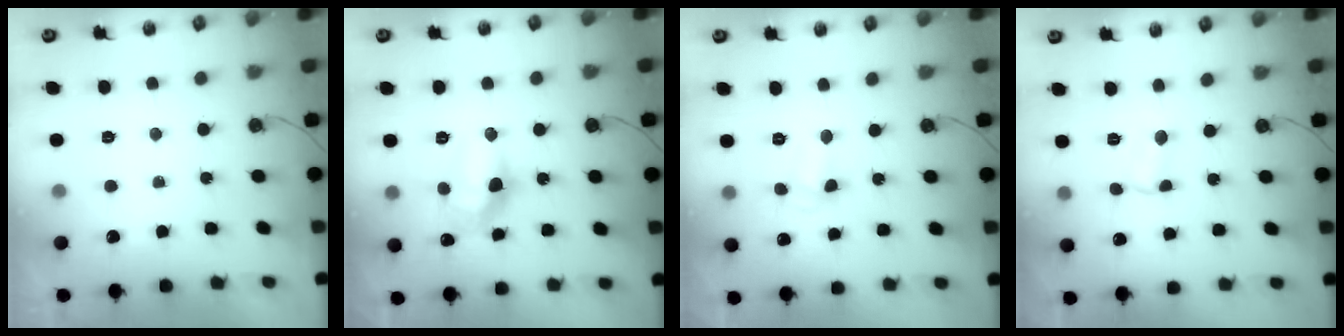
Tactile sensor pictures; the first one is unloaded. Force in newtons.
{"total": 12.0, "press": 11.9, "slide": 1.5}
{"total": 4.7, "press": 3.3, "slide": 3.4}
{"total": 2.5, "press": 2.5, "slide": 0.4}